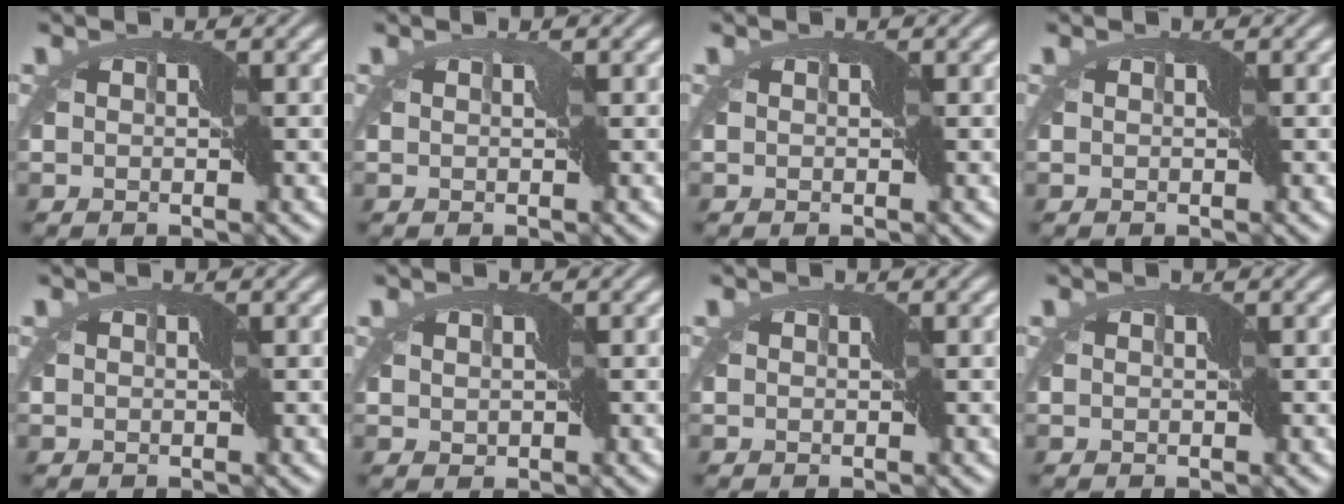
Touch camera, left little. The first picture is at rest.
{"total": 0.0}
{"total": 0.0}
{"total": 0.0}
{"total": 0.0}
{"total": 0.9, "force": [0.1, 0.6, 0.7], "torque": [-0.012, 0.003, 0.004]}
{"total": 0.0}
{"total": 0.0}